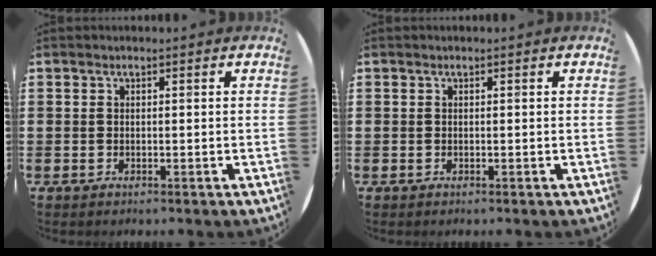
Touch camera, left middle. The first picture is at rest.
{"total": 0.0}